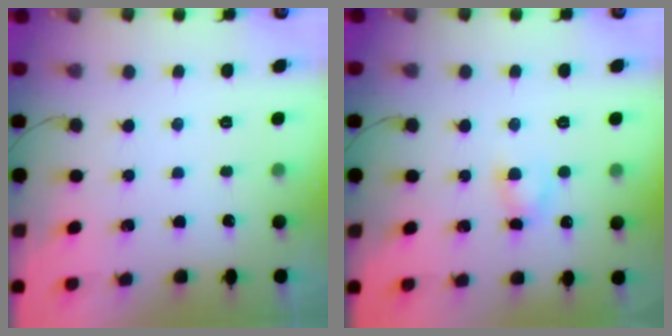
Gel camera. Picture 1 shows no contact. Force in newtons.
{"total": 3.2, "press": 3.1, "slide": 0.8}